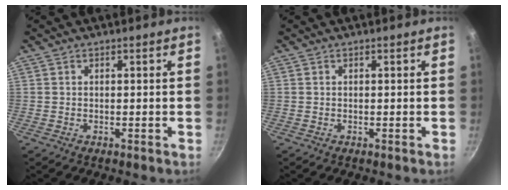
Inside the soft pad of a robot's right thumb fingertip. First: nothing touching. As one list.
[{"total": 0.0}]